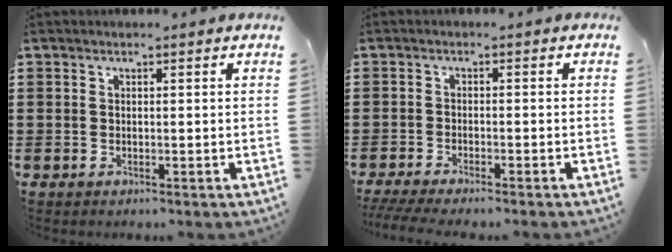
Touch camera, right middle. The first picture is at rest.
{"total": 2.3, "force": [-2.1, 0.0, 0.9], "torque": [-0.022, -0.003, -0.043]}